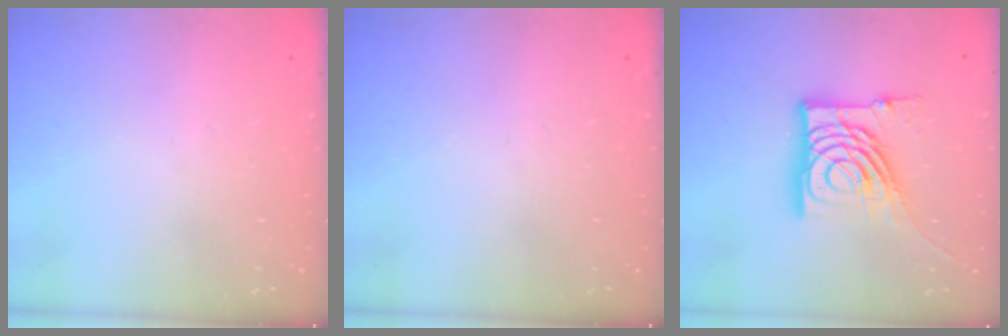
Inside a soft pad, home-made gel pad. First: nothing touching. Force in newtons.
{"total": 0.0}
{"total": 18.6, "press": 18.6, "slide": 1.6}